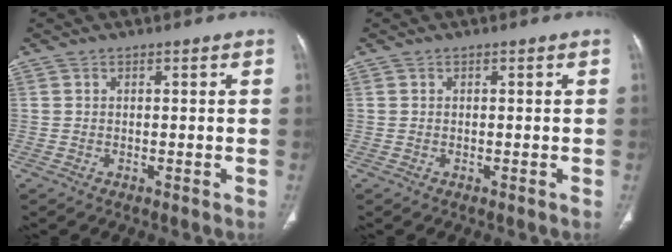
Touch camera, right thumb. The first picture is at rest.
{"total": 0.0}